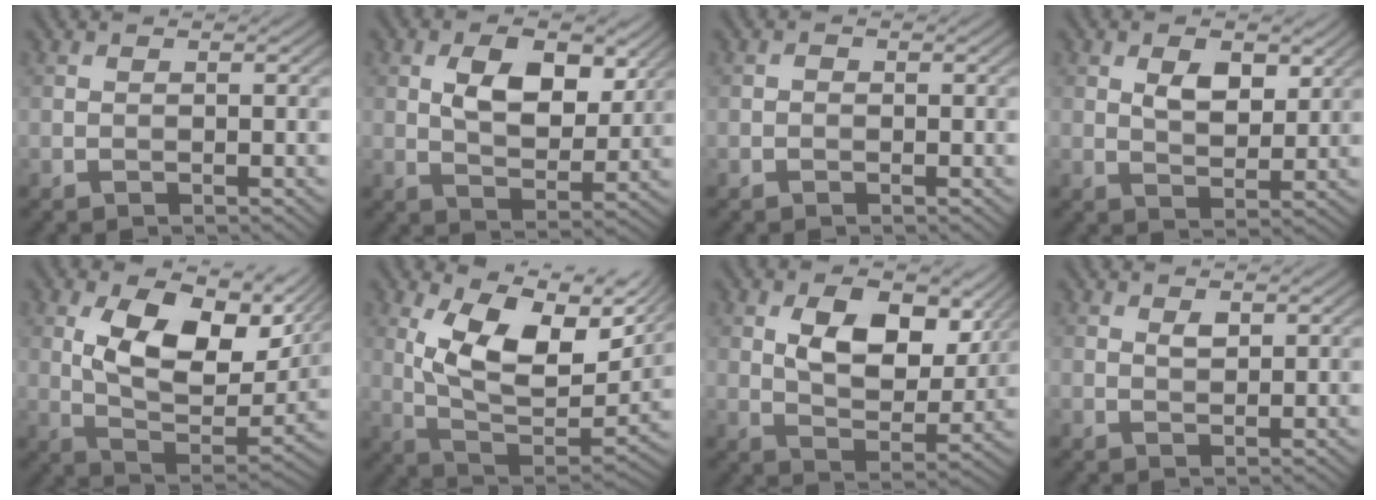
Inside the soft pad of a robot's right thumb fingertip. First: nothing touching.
{"total": 8.3, "force": [3.0, 4.7, 6.2], "torque": [-0.107, -0.009, 0.050]}
{"total": 0.6, "force": [-0.2, 0.5, 0.3], "torque": [-0.002, -0.001, -0.006]}
{"total": 4.6, "force": [2.0, 2.6, 3.3], "torque": [-0.062, -0.006, 0.035]}
{"total": 14.9, "force": [4.9, 8.0, 11.6], "torque": [-0.203, -0.015, 0.094]}
{"total": 14.0, "force": [5.6, 7.1, 10.6], "torque": [-0.198, -0.008, 0.105]}
{"total": 10.7, "force": [3.9, 6.2, 7.7], "torque": [-0.145, -0.011, 0.069]}
{"total": 1.4, "force": [0.7, 0.7, 0.9], "torque": [-0.018, -0.005, 0.015]}